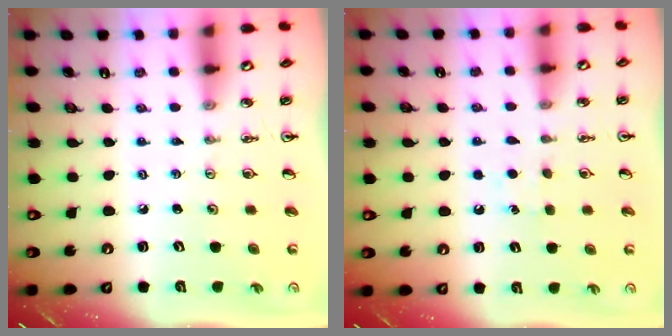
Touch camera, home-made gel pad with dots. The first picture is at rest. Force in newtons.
{"total": 5.1, "press": 5.1, "slide": 0.6}